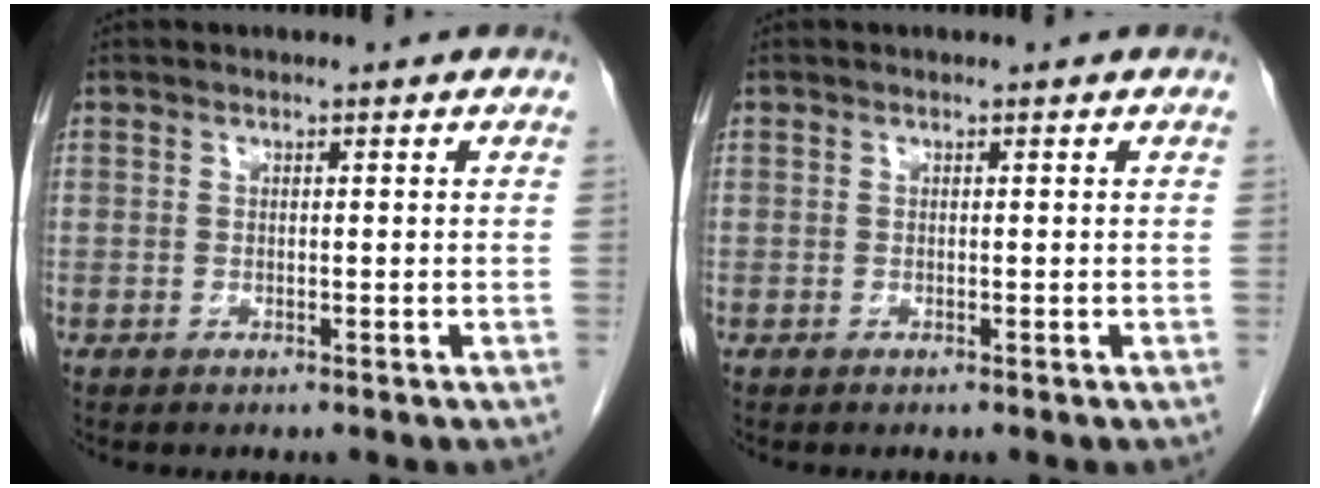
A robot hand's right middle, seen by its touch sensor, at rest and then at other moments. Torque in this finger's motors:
{"motor_torque": [-0.12, -0.09, -0.09, -0.01]}